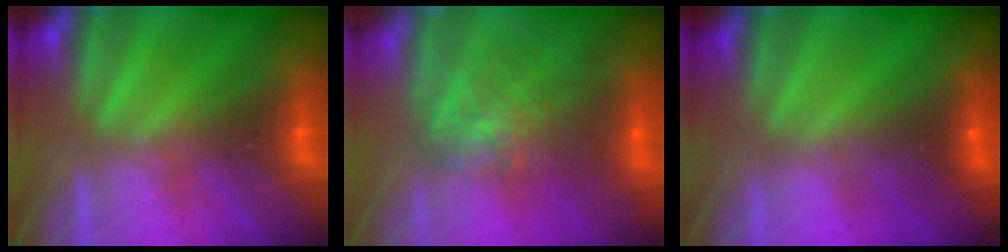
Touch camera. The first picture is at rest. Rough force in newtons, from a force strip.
{"total": 8.7}
{"total": 2.2}